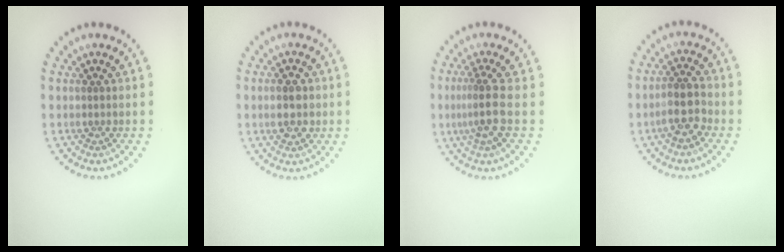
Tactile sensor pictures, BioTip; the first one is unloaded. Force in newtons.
{"total": 3.2, "press": 3.2, "slide": 0.5}
{"total": 3.0, "press": 2.1, "slide": 2.0}
{"total": 2.8, "press": 2.7, "slide": 0.8}